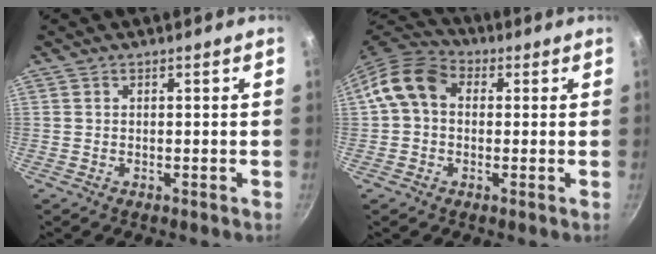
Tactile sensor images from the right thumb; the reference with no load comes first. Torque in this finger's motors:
{"motor_torque": [-0.43, 0.57, 0.37, -0.36, 0.09]}